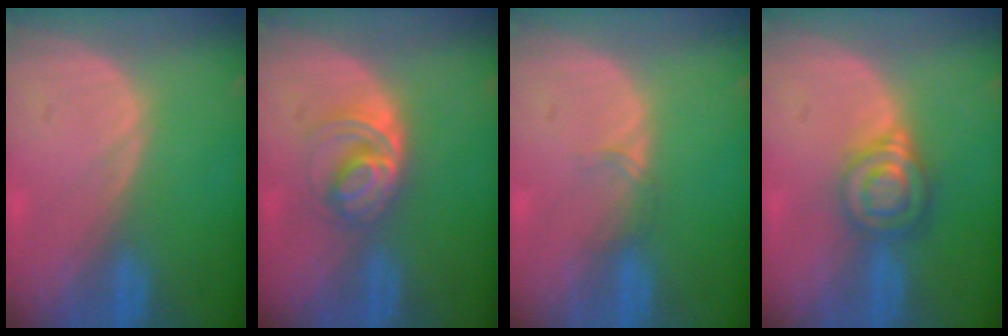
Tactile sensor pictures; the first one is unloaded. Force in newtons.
{"total": 5.4, "press": 5.0, "slide": 2.1}
{"total": 1.3, "press": 1.2, "slide": 0.2}
{"total": 6.6, "press": 5.7, "slide": 3.4}